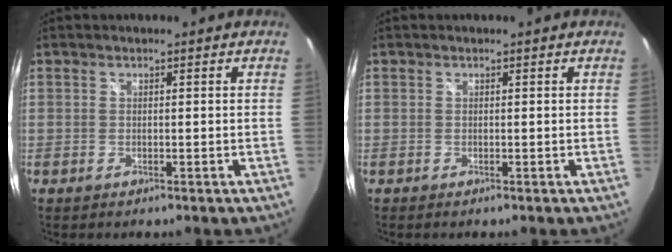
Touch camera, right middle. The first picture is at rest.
{"total": 0.0}